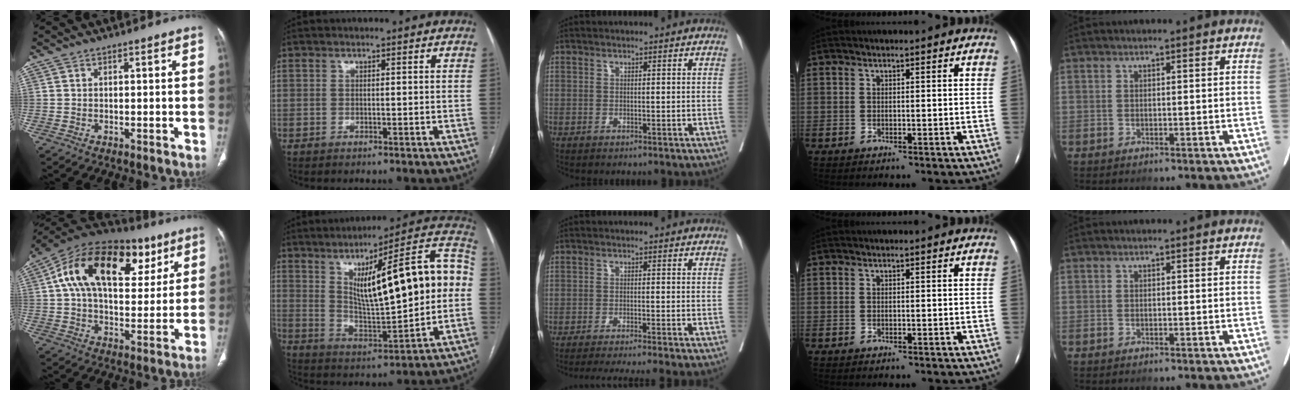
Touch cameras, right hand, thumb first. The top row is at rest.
{"thumb": {"total": 25.9, "force": [9.9, 15.0, 18.7], "torque": [-0.287, 0.028, 0.156]}, "index": {"total": 21.6, "force": [3.2, 3.9, 21.0], "torque": [-0.316, 0.032, 0.051]}, "middle": {"total": 9.5, "force": [-8.3, -1.7, 4.3], "torque": [-0.031, -0.022, -0.123]}}